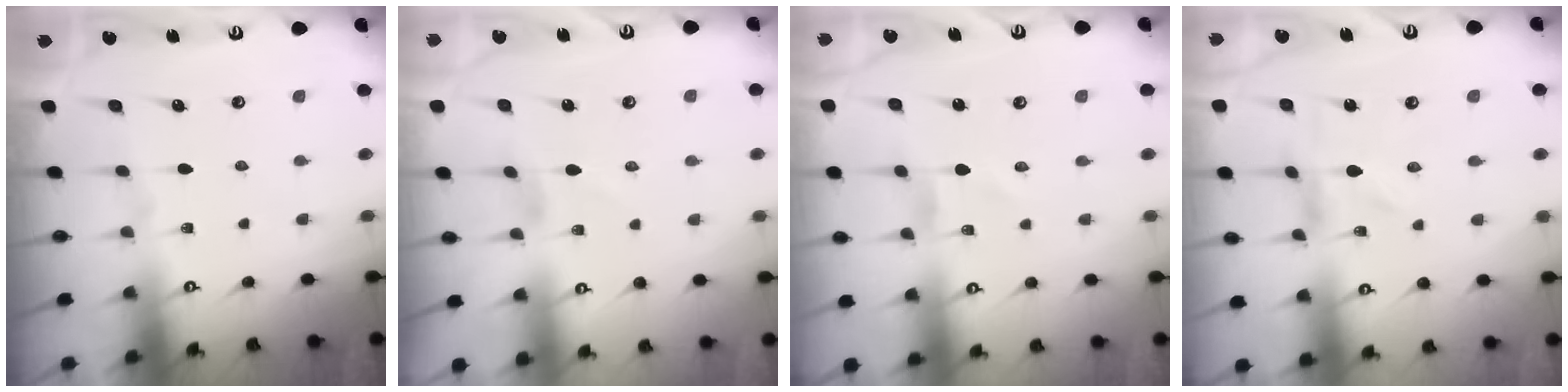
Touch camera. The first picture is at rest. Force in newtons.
{"total": 0.7, "press": 0.7, "slide": 0.1}
{"total": 0.0}
{"total": 0.0}